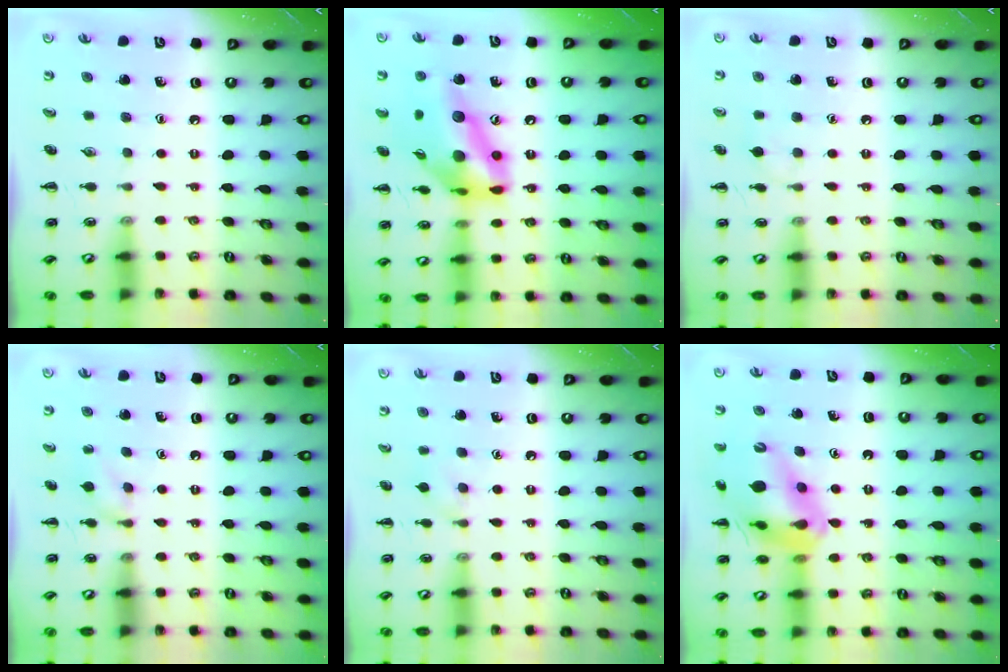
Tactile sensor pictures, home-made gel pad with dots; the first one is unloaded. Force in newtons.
{"total": 16.9, "press": 16.1, "slide": 5.0}
{"total": 4.7, "press": 4.5, "slide": 1.4}
{"total": 3.6, "press": 3.3, "slide": 1.4}
{"total": 4.6, "press": 4.4, "slide": 1.3}
{"total": 17.4, "press": 17.1, "slide": 3.1}